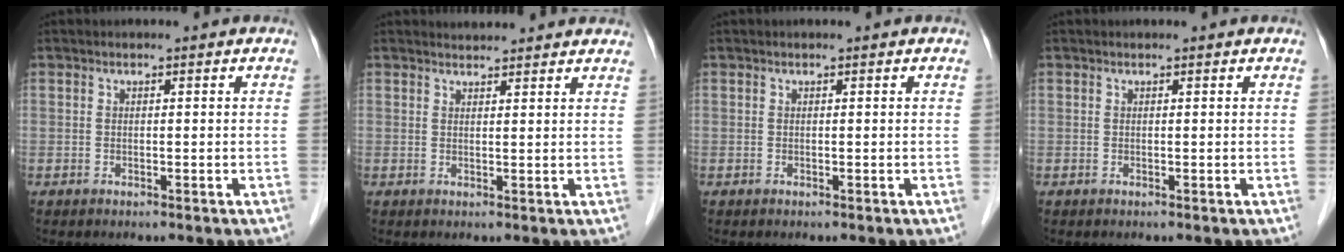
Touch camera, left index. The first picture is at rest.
{"total": 4.1, "force": [4.0, 0.6, 0.5], "torque": [-0.012, 0.013, 0.042]}
{"total": 0.0}
{"total": 0.0}